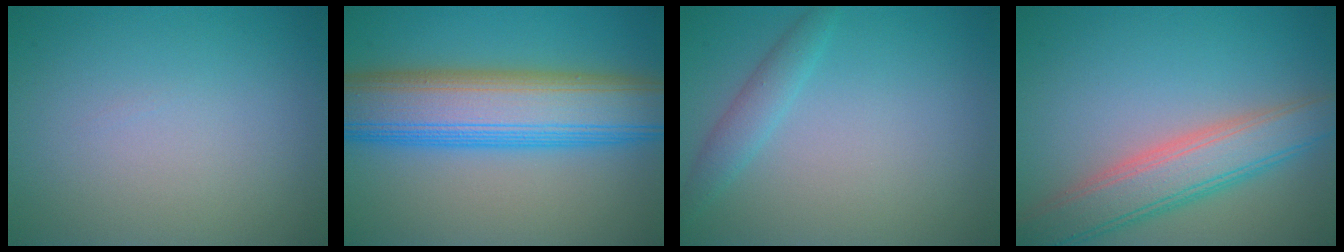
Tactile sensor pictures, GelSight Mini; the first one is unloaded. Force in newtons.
{"total": 11.3, "press": 11.3, "slide": 0.4}
{"total": 1.8, "press": 1.8, "slide": 0.1}
{"total": 6.0, "press": 6.0, "slide": 0.4}